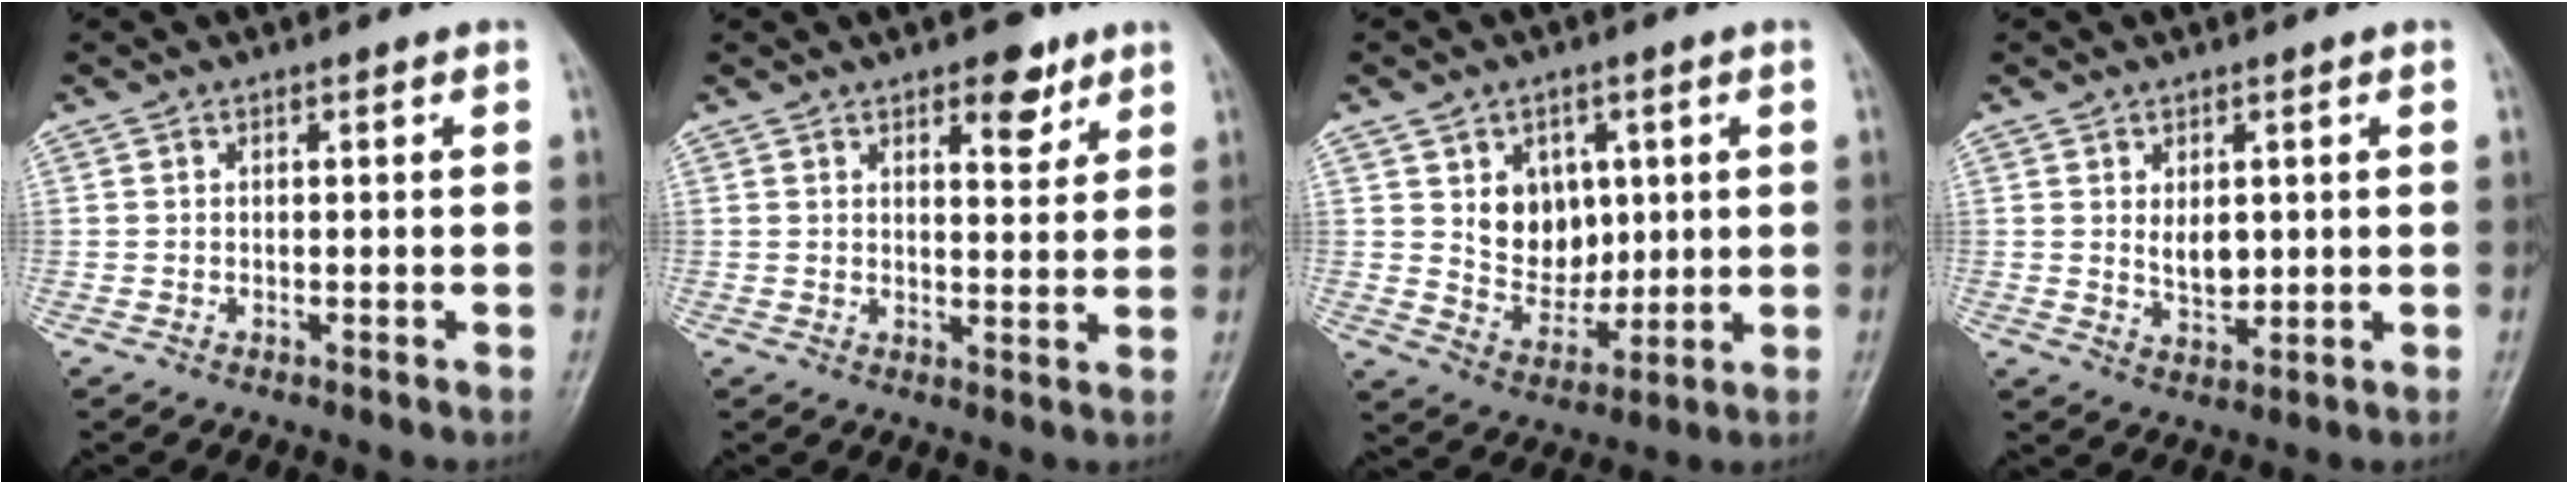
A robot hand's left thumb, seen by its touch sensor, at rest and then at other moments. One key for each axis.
{"total": 6.2, "fx": 3.7, "fy": 2.9, "fz": 4.0, "tx": -0.031, "ty": -0.020, "tz": 0.048}
{"total": 9.9, "fx": 2.6, "fy": 7.8, "fz": 5.5, "tx": -0.043, "ty": -0.019, "tz": 0.057}
{"total": 4.7, "fx": 0.8, "fy": 2.8, "fz": 3.6, "tx": -0.046, "ty": -0.012, "tz": 0.021}